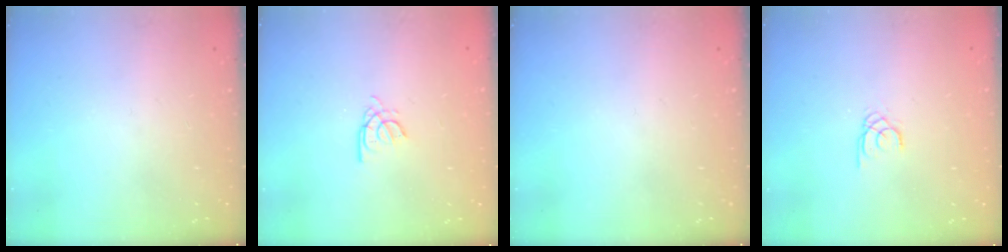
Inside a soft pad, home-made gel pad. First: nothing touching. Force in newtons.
{"total": 3.6, "press": 3.6, "slide": 0.4}
{"total": 0.0}
{"total": 1.3, "press": 1.3, "slide": 0.1}